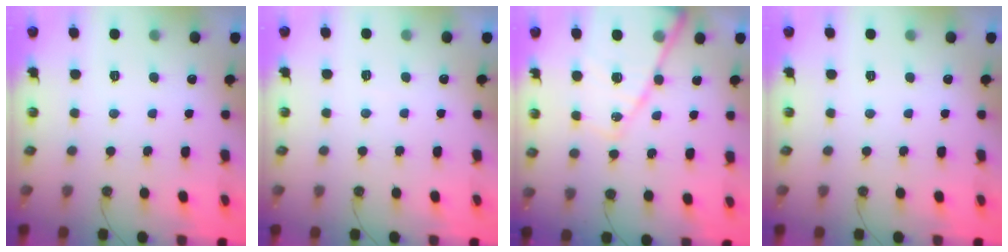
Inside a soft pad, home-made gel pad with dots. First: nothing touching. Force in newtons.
{"total": 2.7, "press": 2.7, "slide": 0.6}
{"total": 19.3, "press": 19.2, "slide": 2.1}
{"total": 0.0}